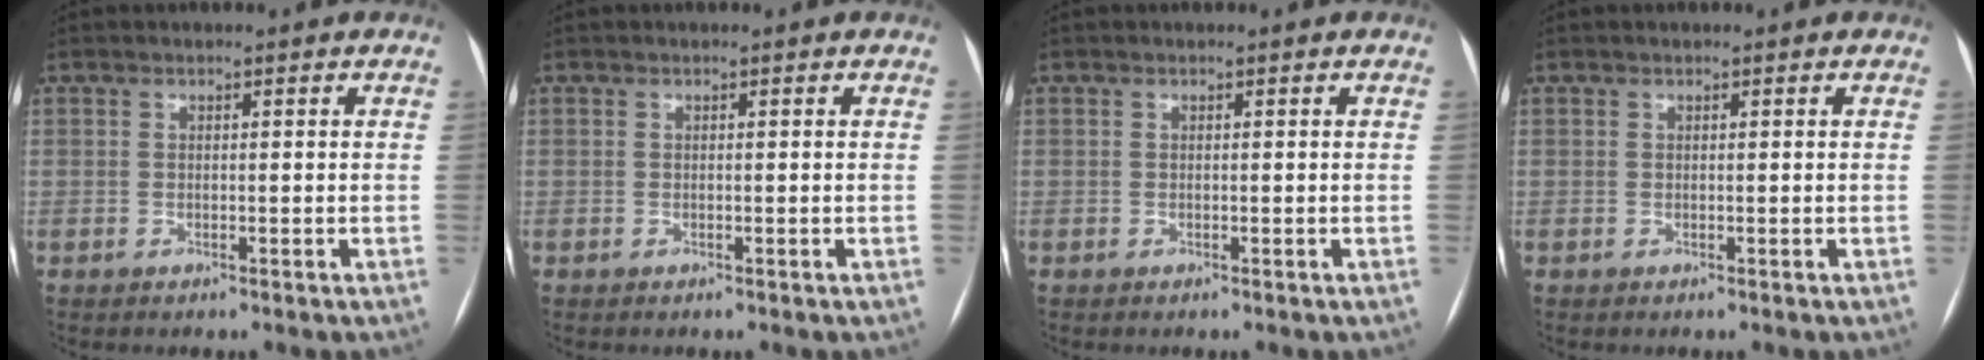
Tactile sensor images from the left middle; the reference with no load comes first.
{"total": 0.0}
{"total": 0.0}
{"total": 0.0}